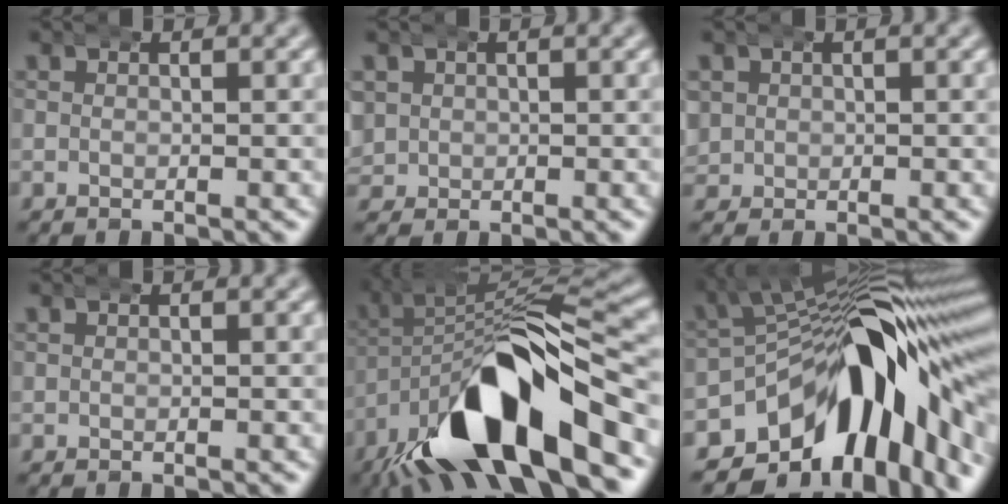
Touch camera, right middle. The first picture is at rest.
{"total": 3.2, "force": [0.4, 3.0, 1.0], "torque": [-0.048, -0.014, 0.015]}
{"total": 2.8, "force": [0.4, 2.7, 0.9], "torque": [-0.043, -0.012, 0.013]}
{"total": 0.0}
{"total": 15.6, "force": [-6.0, 6.2, 13.0], "torque": [-0.210, -0.016, -0.085]}
{"total": 18.9, "force": [-5.5, 11.6, 13.9], "torque": [-0.208, 0.000, -0.087]}